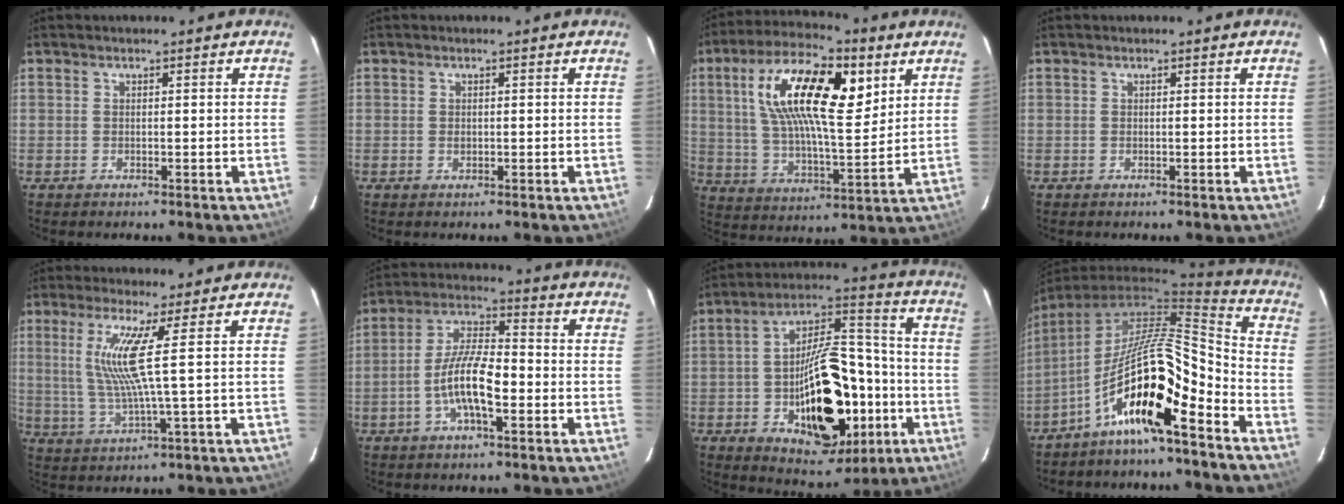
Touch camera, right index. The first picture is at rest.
{"total": 0.8, "force": [-0.1, 0.6, 0.6], "torque": [-0.009, 0.001, -0.001]}
{"total": 19.6, "force": [7.2, 7.7, 16.5], "torque": [-0.300, 0.021, 0.123]}
{"total": 0.0}
{"total": 8.2, "force": [2.0, -1.2, 7.8], "torque": [-0.153, -0.010, 0.048]}
{"total": 10.1, "force": [-3.4, 3.0, 9.0], "torque": [-0.182, 0.004, -0.064]}
{"total": 23.8, "force": [-7.3, 12.6, 18.8], "torque": [-0.312, 0.030, -0.091]}
{"total": 15.7, "force": [-9.6, 2.5, 12.2], "torque": [-0.203, -0.006, -0.180]}